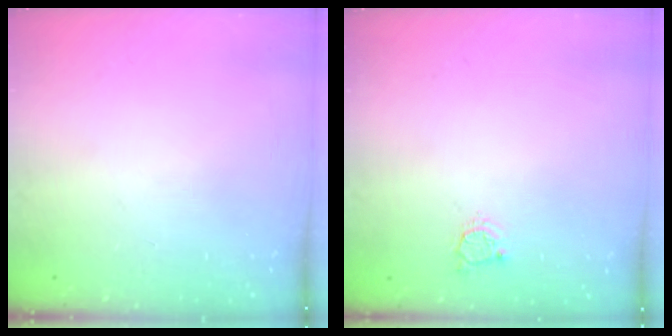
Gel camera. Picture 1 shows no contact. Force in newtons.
{"total": 3.0, "press": 3.0, "slide": 0.4}